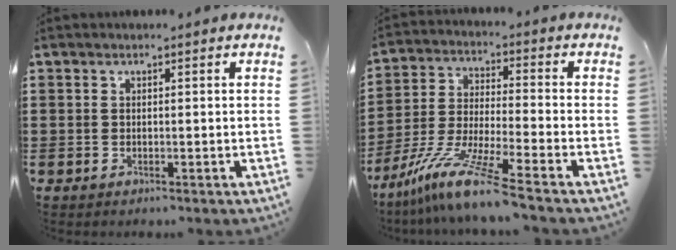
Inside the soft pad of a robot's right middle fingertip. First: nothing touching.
{"total": 10.8, "force": [-8.4, -0.1, 6.7], "torque": [-0.148, -0.006, -0.173]}